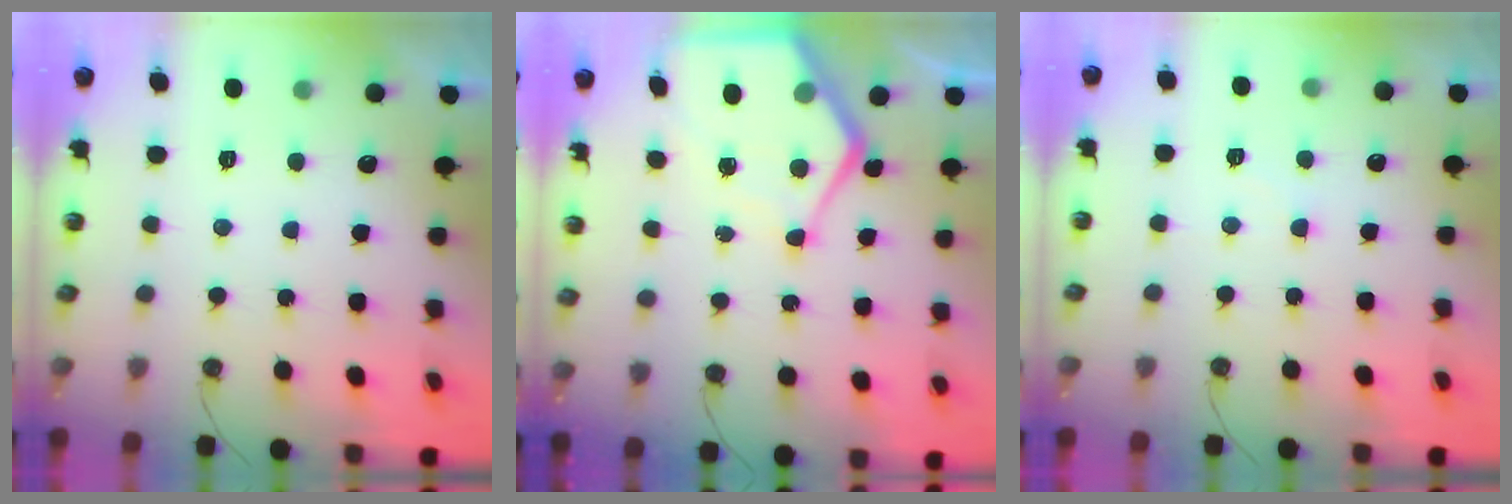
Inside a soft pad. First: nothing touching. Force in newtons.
{"total": 11.5, "press": 11.4, "slide": 1.3}
{"total": 3.2, "press": 3.1, "slide": 0.4}